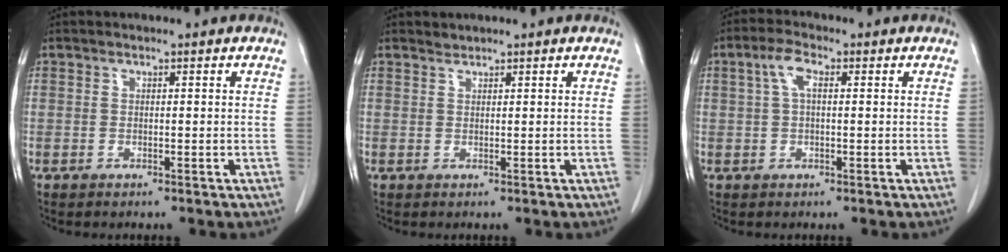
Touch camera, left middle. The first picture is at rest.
{"total": 0.7, "force": [0.6, 0.0, -0.2], "torque": [-0.002, -0.001, 0.012]}
{"total": 3.7, "force": [1.0, 1.4, 3.2], "torque": [-0.069, 0.017, 0.021]}